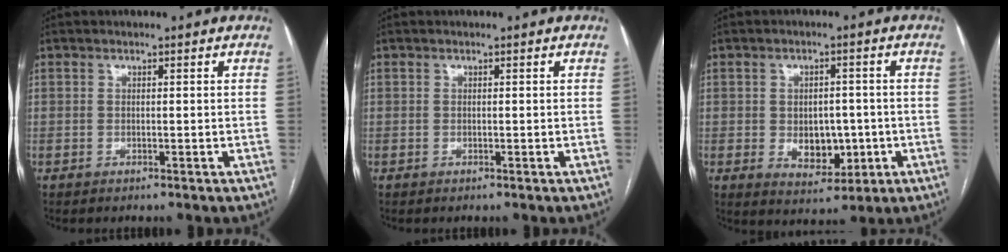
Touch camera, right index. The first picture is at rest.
{"total": 0.0}
{"total": 6.5, "force": [-1.0, 4.3, 4.8], "torque": [-0.063, 0.003, -0.003]}